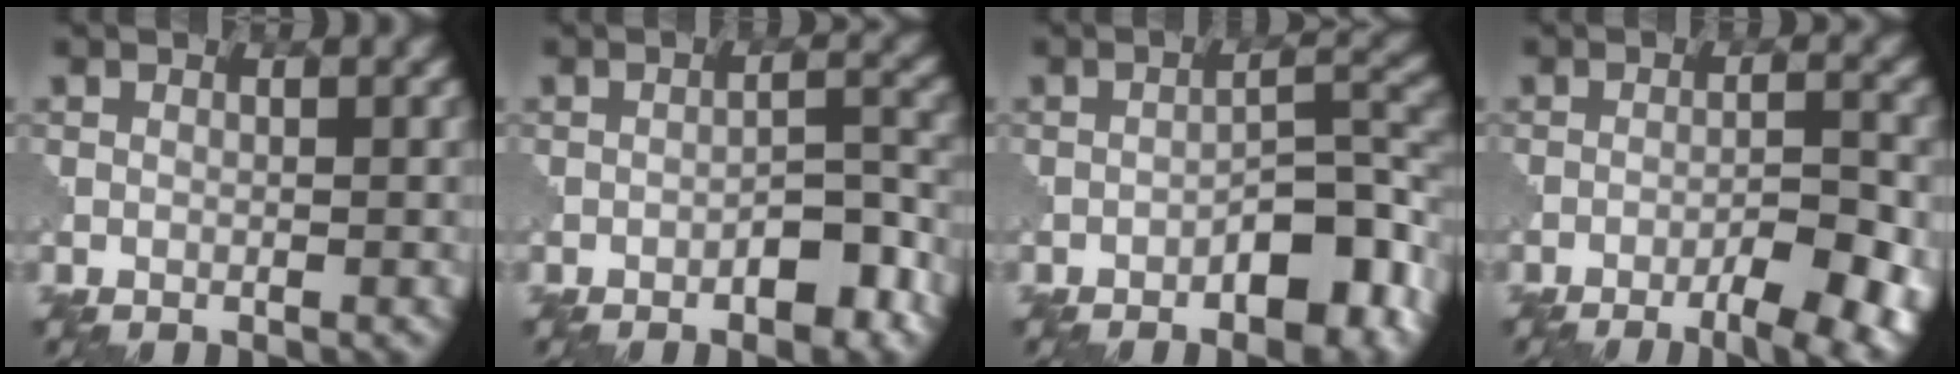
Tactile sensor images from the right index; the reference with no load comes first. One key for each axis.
{"total": 3.7, "fx": -2.2, "fy": 1.3, "fz": 2.8, "tx": -0.035, "ty": 0.010, "tz": -0.033}
{"total": 6.4, "fx": -3.5, "fy": 2.3, "fz": 4.9, "tx": -0.063, "ty": 0.018, "tz": -0.054}
{"total": 9.2, "fx": -6.1, "fy": 2.9, "fz": 6.2, "tx": -0.070, "ty": 0.006, "tz": -0.060}